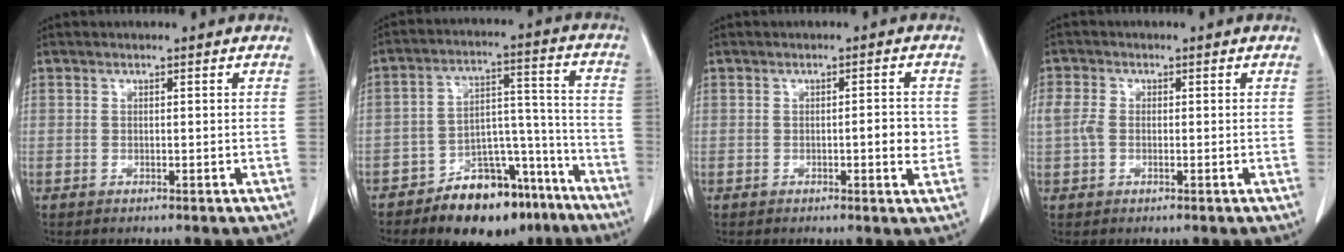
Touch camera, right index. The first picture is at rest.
{"total": 14.5, "force": [-10.5, 6.7, 7.3], "torque": [-0.083, 0.049, -0.162]}
{"total": 3.1, "force": [-0.3, 0.7, 3.0], "torque": [-0.042, 0.001, -0.005]}
{"total": 2.8, "force": [-0.1, 1.9, 2.1], "torque": [-0.064, 0.010, -0.005]}